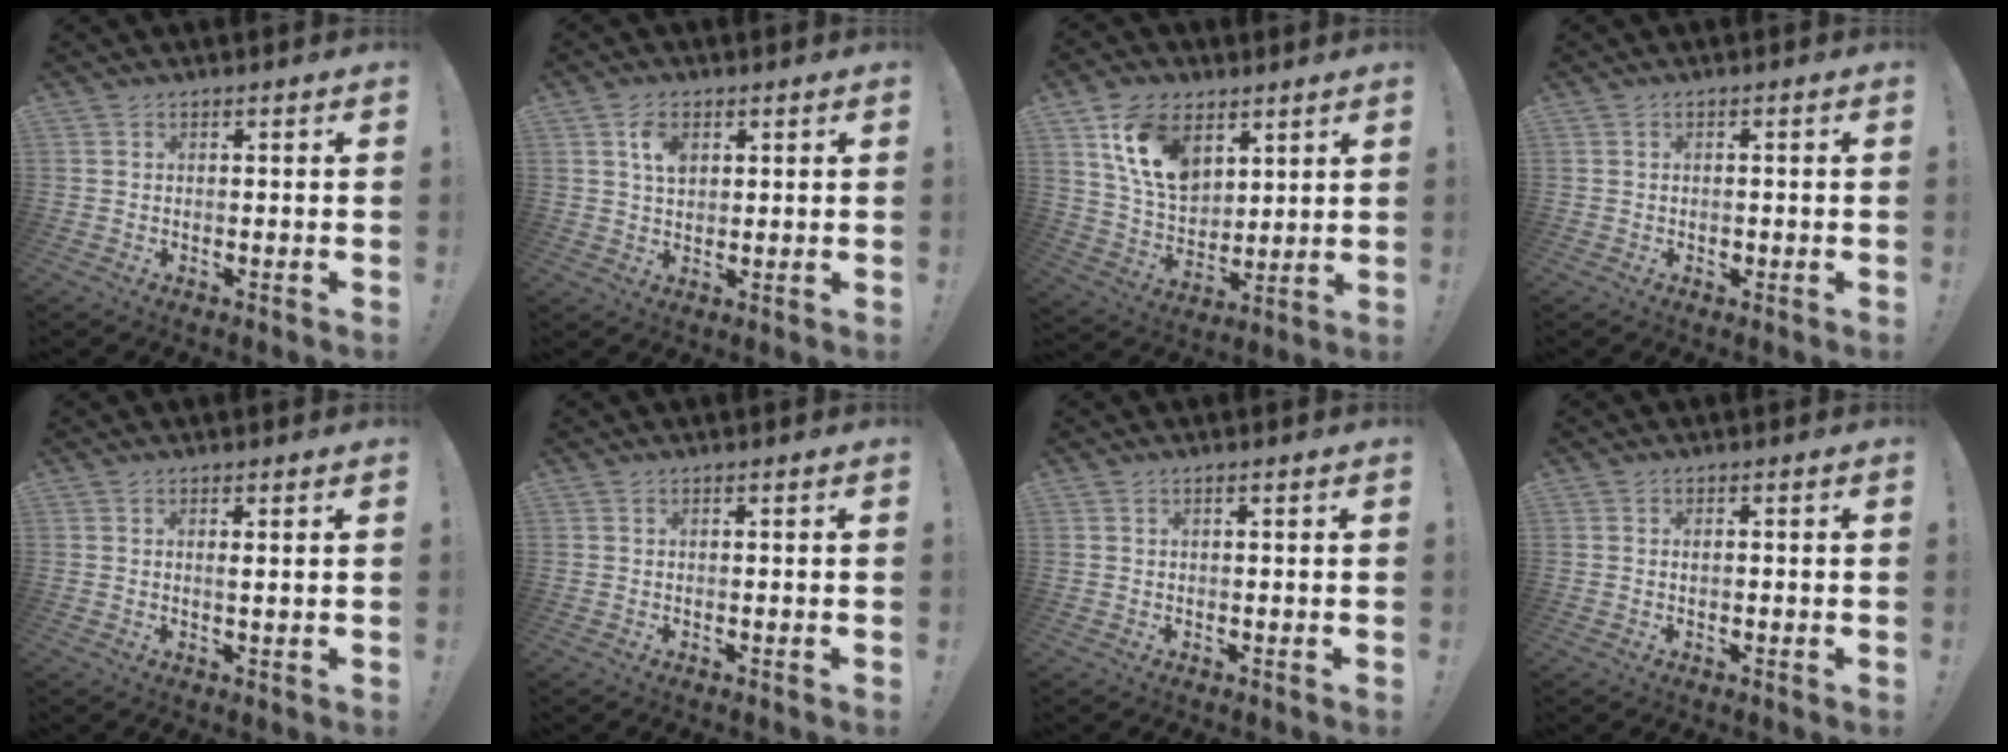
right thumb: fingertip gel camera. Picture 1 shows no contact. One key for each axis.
{"total": 5.4, "fx": 2.0, "fy": 3.5, "fz": 3.5, "tx": -0.044, "ty": -0.004, "tz": 0.033}
{"total": 15.6, "fx": 7.5, "fy": 10.4, "fz": 8.9, "tx": -0.171, "ty": -0.029, "tz": 0.143}
{"total": 1.2, "fx": -0.5, "fy": 1.0, "fz": 0.5, "tx": -0.007, "ty": 0.002, "tz": -0.009}
{"total": 1.5, "fx": 0.8, "fy": -0.2, "fz": 1.3, "tx": -0.011, "ty": -0.008, "tz": 0.010}
{"total": 0.0}
{"total": 0.7, "fx": 0.1, "fy": -0.3, "fz": 0.6, "tx": -0.005, "ty": -0.003, "tz": -0.001}
{"total": 0.7, "fx": -0.2, "fy": 0.4, "fz": 0.5, "tx": -0.011, "ty": 0.002, "tz": -0.003}